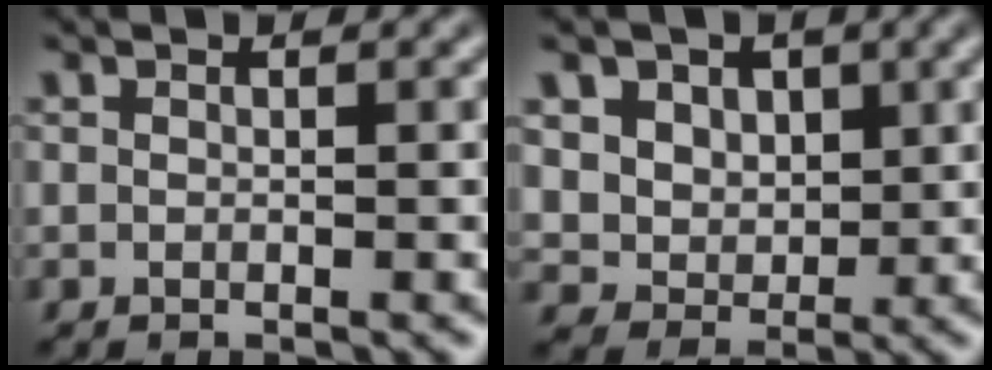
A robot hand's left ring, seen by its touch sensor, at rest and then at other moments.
{"total": 5.2, "force": [1.9, 4.4, 2.0], "torque": [-0.045, -0.006, 0.035]}